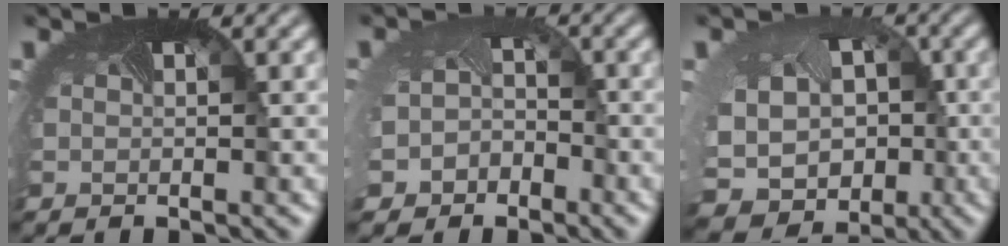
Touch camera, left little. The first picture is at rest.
{"total": 3.4, "force": [-2.3, 2.4, 0.5], "torque": [-0.011, -0.020, -0.035]}
{"total": 11.3, "force": [-2.5, 9.4, 5.9], "torque": [-0.131, -0.041, -0.030]}